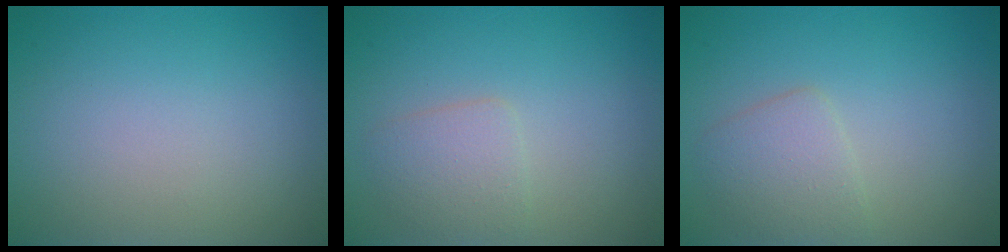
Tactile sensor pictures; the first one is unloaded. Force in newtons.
{"total": 2.1, "press": 2.1, "slide": 0.1}
{"total": 2.5, "press": 2.5, "slide": 0.2}